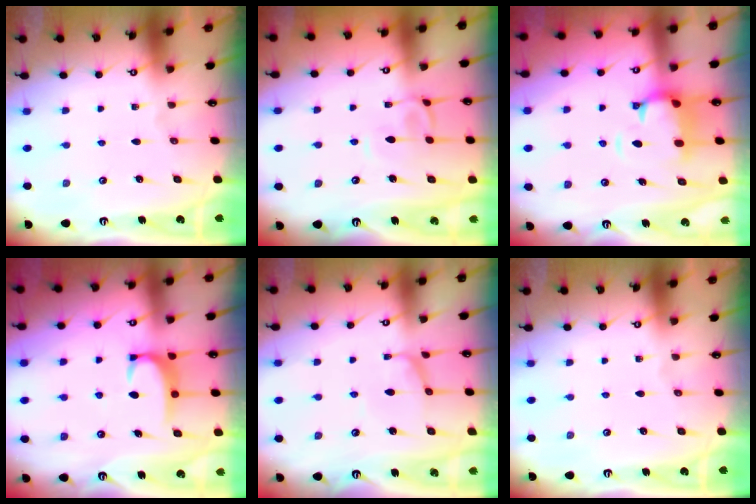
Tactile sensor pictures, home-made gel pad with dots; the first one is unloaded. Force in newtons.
{"total": 1.9, "press": 1.9, "slide": 0.5}
{"total": 2.2, "press": 1.6, "slide": 1.4}
{"total": 2.6, "press": 2.6, "slide": 0.4}
{"total": 0.9, "press": 0.6, "slide": 0.6}
{"total": 0.0}